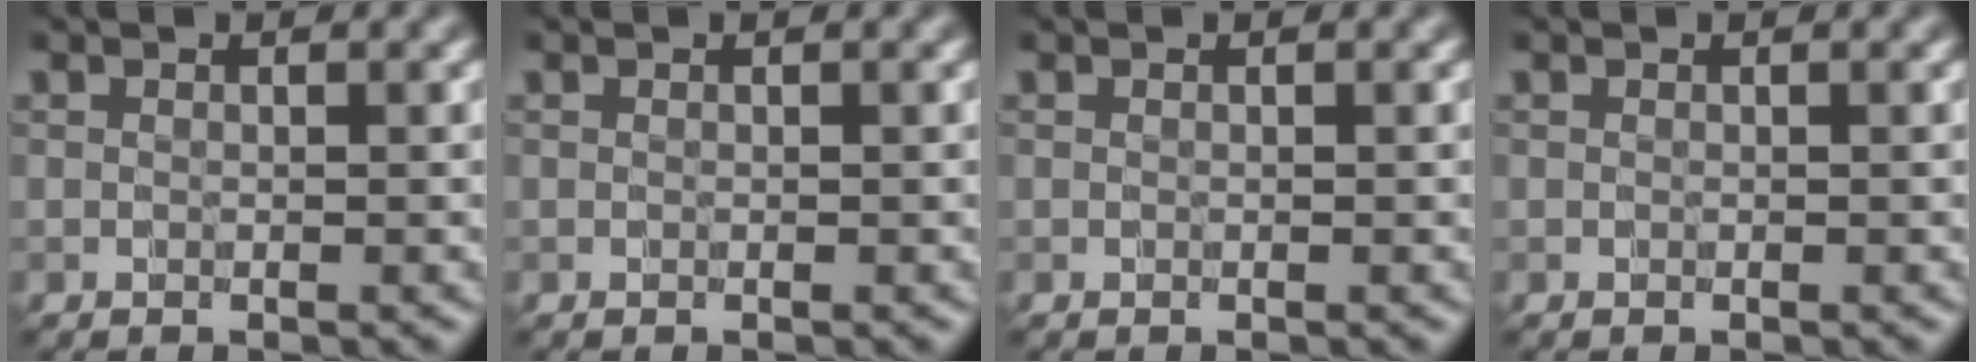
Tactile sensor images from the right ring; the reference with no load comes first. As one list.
[{"total": 0.0}, {"total": 0.0}, {"total": 0.0}]